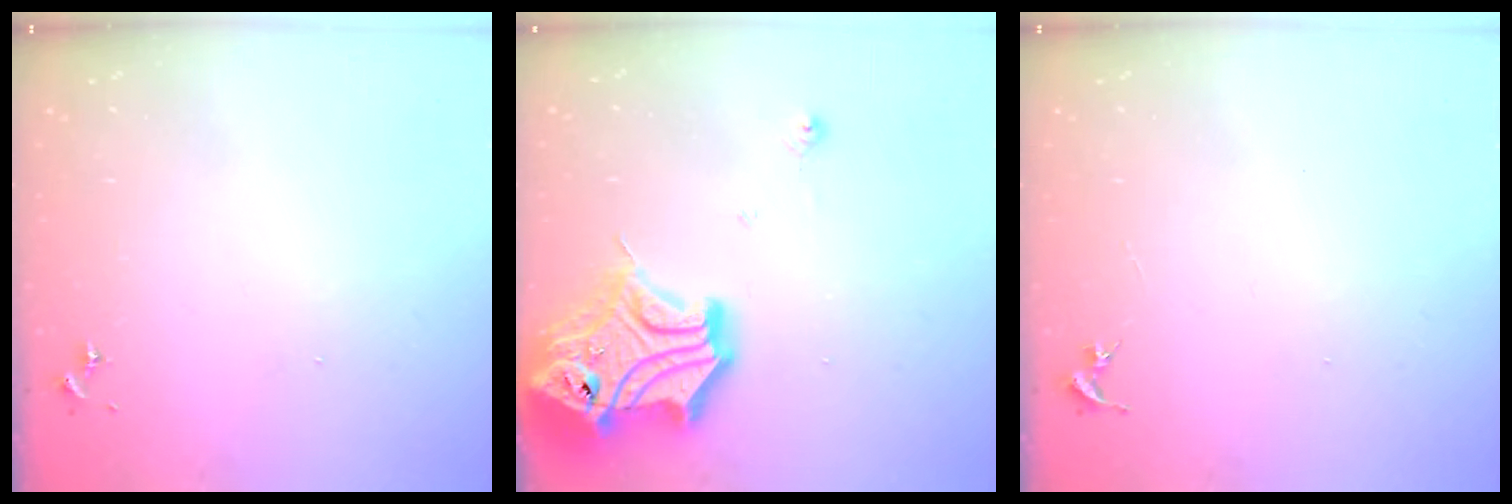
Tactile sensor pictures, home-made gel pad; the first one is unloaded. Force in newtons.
{"total": 21.0, "press": 20.9, "slide": 2.4}
{"total": 0.0}